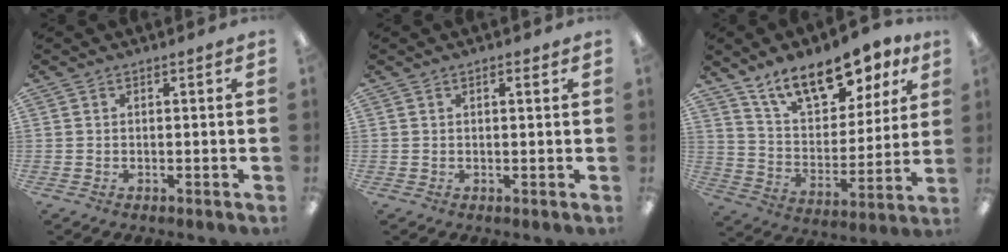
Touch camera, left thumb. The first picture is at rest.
{"total": 1.2, "force": [0.8, 0.3, 0.8], "torque": [-0.010, -0.002, 0.011]}
{"total": 16.4, "force": [12.0, 7.2, 8.7], "torque": [-0.147, -0.060, 0.213]}